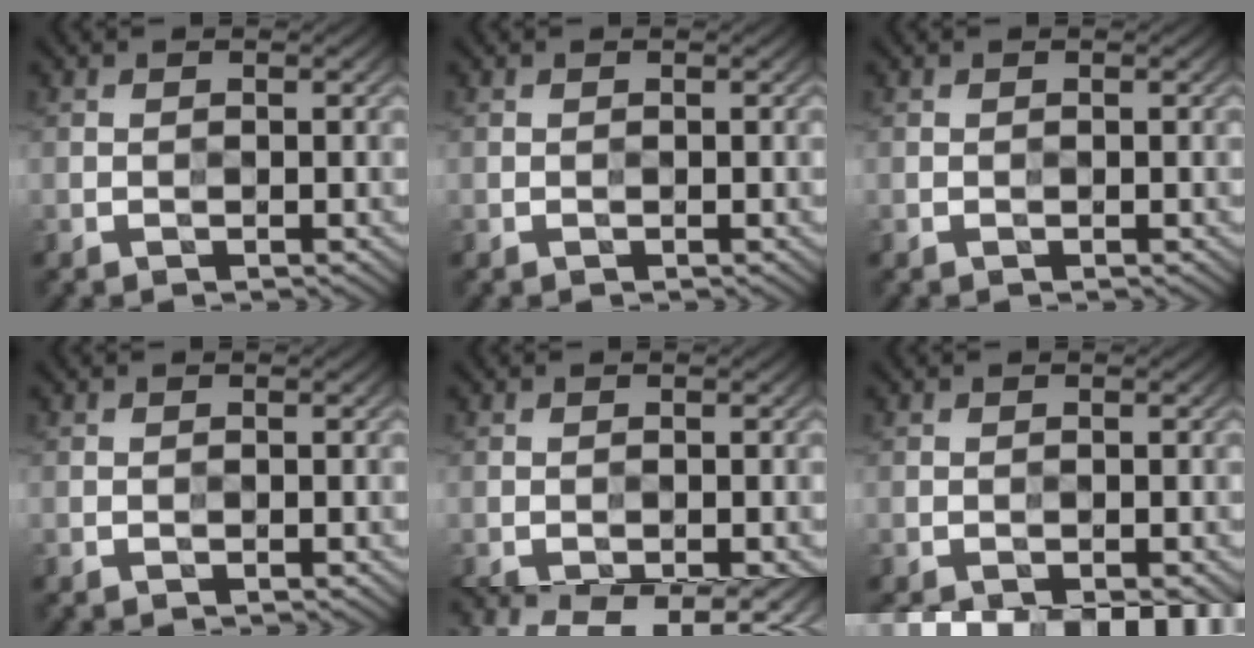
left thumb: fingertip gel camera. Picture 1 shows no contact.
{"total": 0.7, "force": [0.4, -0.3, -0.4], "torque": [0.006, 0.003, 0.005]}
{"total": 0.0}
{"total": 0.0}
{"total": 6.1, "force": [-4.4, 2.5, 3.4], "torque": [-0.068, -0.037, -0.040]}
{"total": 3.3, "force": [-2.2, 1.5, 1.8], "torque": [-0.028, -0.017, -0.026]}